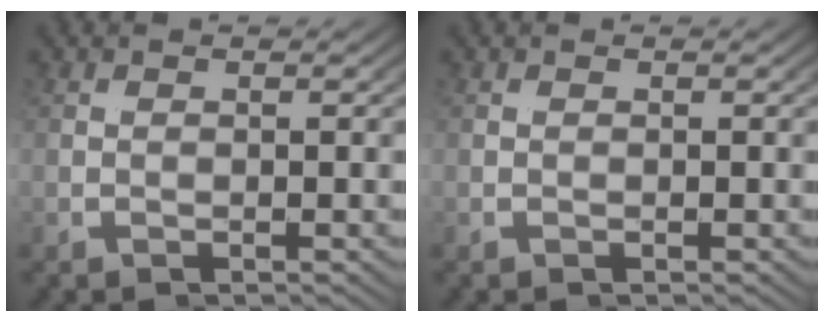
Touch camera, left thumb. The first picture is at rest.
{"total": 0.0}